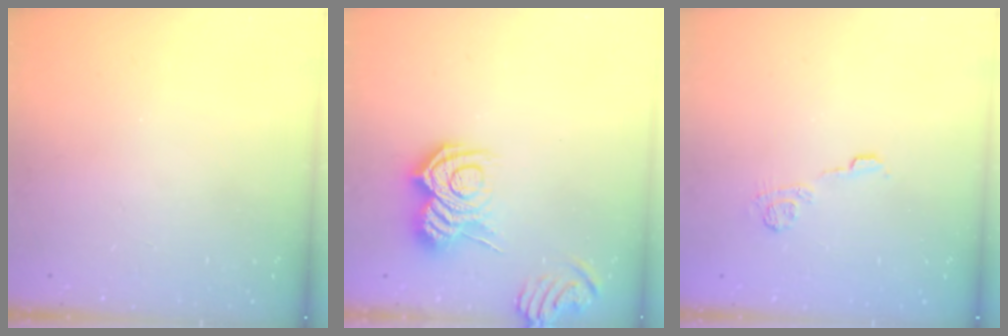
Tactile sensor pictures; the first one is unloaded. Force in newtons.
{"total": 11.4, "press": 11.4, "slide": 0.6}
{"total": 6.9, "press": 6.9, "slide": 0.4}